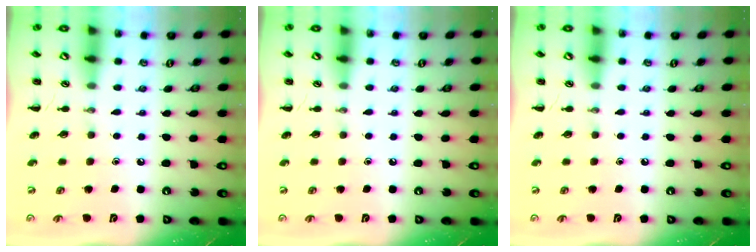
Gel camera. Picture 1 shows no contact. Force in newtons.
{"total": 0.0}
{"total": 0.0}